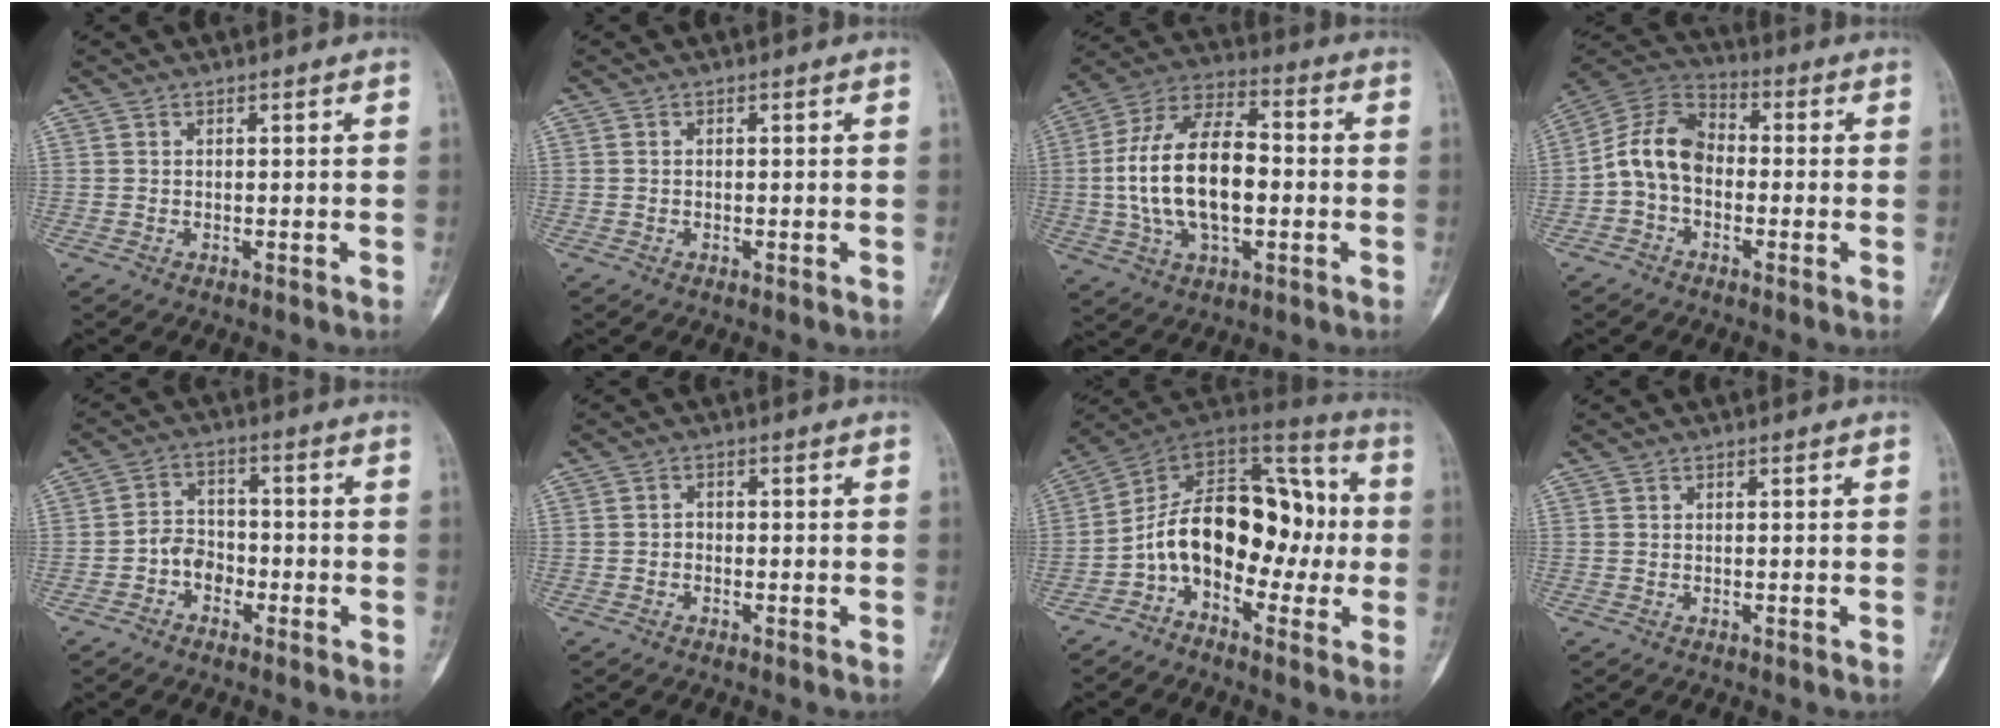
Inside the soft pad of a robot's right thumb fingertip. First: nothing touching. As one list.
[{"total": 0.0}, {"total": 18.6, "force": [-1.1, 9.9, 15.7], "torque": [-0.291, 0.029, -0.020]}, {"total": 10.6, "force": [-1.6, 7.5, 7.3], "torque": [-0.125, 0.036, -0.044]}, {"total": 5.3, "force": [-2.3, 4.2, 2.4], "torque": [-0.019, 0.025, -0.050]}, {"total": 1.2, "force": [-0.6, 0.9, 0.5], "torque": [0.003, 0.006, -0.015]}, {"total": 18.7, "force": [-2.7, 11.9, 14.1], "torque": [-0.186, 0.079, -0.053]}, {"total": 0.0}]